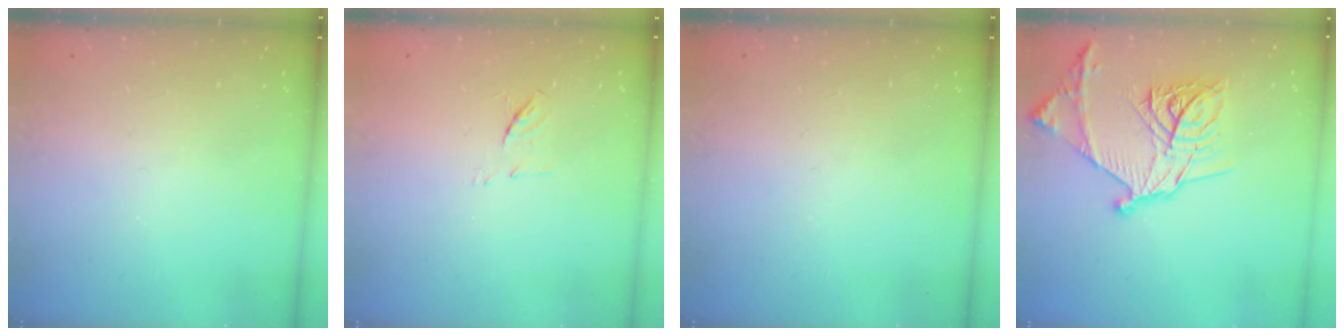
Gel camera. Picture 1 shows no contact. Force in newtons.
{"total": 6.8, "press": 6.6, "slide": 1.2}
{"total": 0.0}
{"total": 21.1, "press": 21.0, "slide": 1.2}